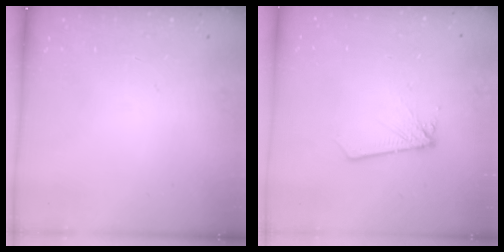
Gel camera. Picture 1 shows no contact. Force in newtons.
{"total": 1.9, "press": 1.9, "slide": 0.1}